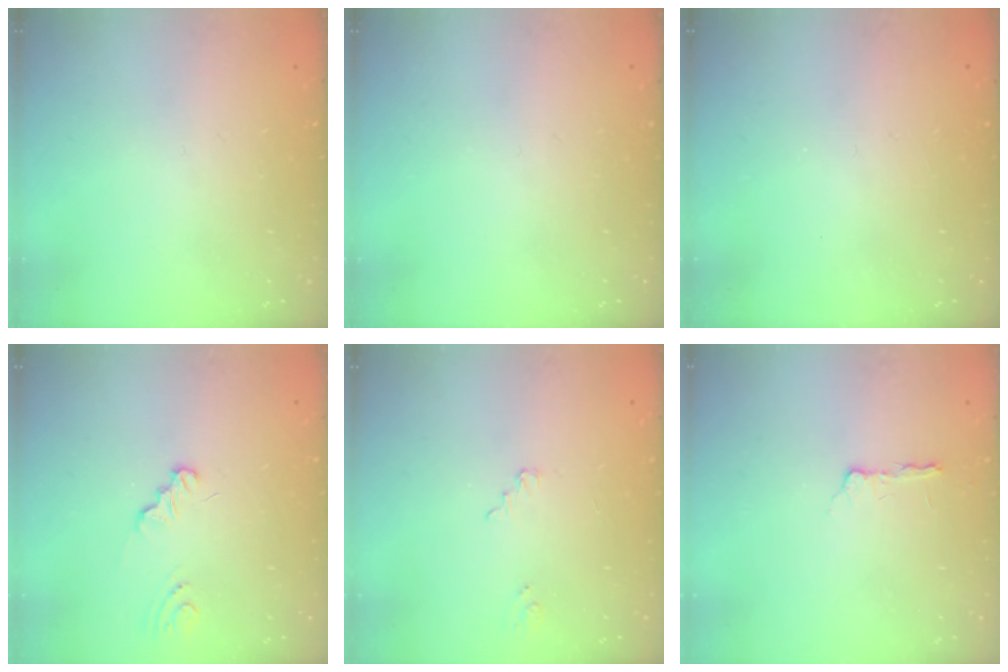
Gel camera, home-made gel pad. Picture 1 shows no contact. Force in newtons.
{"total": 0.0}
{"total": 0.0}
{"total": 1.3, "press": 1.3, "slide": 0.1}
{"total": 2.2, "press": 2.2, "slide": 0.2}
{"total": 2.2, "press": 2.1, "slide": 0.4}